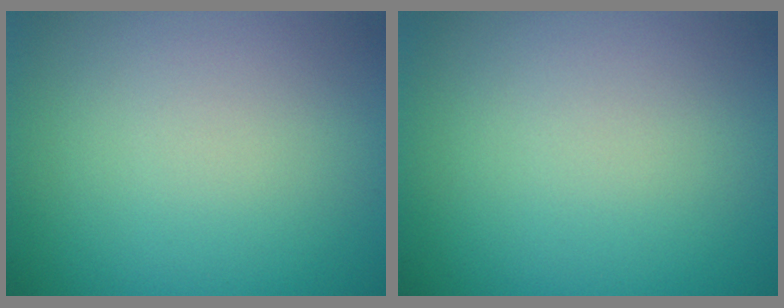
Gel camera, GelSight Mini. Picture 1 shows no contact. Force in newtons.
{"total": 0.0}